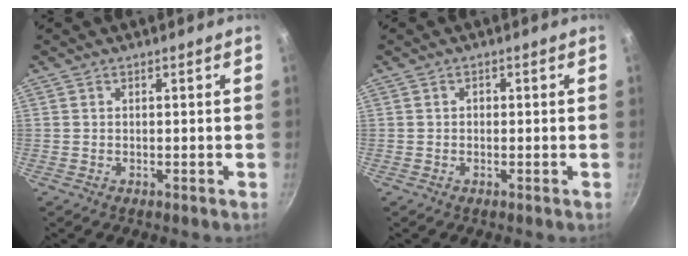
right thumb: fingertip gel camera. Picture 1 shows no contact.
{"total": 0.7, "force": [-0.1, 0.6, 0.4], "torque": [0.001, 0.003, -0.005]}